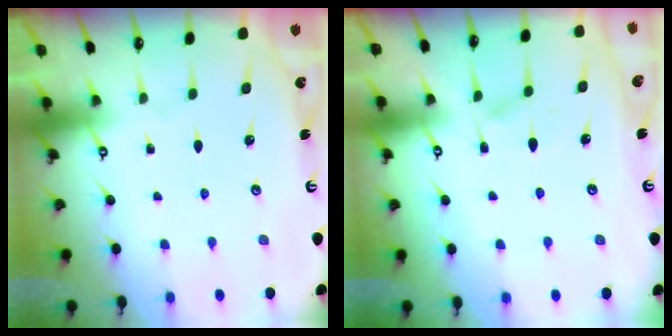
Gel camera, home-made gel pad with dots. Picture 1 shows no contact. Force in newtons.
{"total": 5.9, "press": 5.9, "slide": 0.6}